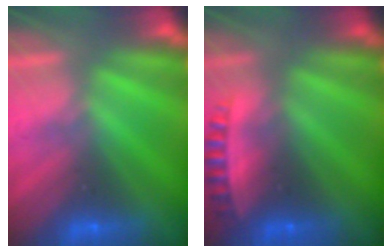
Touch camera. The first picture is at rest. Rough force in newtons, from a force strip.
{"total": 2.9}